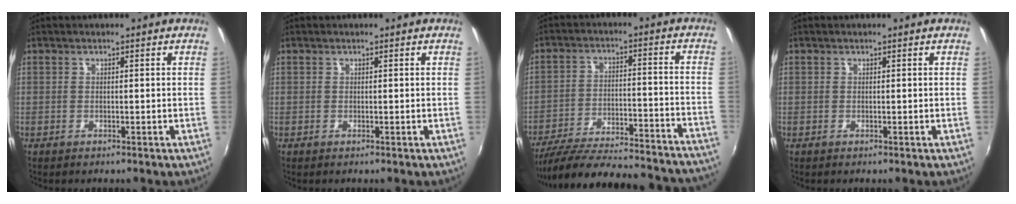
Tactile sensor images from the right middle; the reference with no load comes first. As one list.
[{"total": 0.0}, {"total": 31.2, "force": [-28.2, 4.7, 12.5], "torque": [-0.214, -0.037, -0.376]}, {"total": 0.0}]